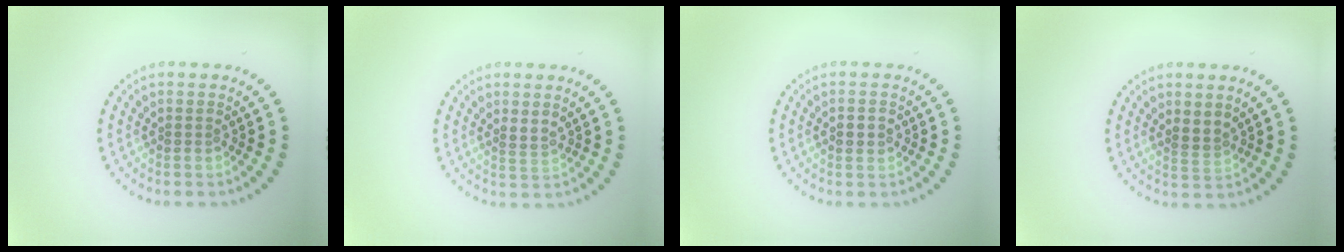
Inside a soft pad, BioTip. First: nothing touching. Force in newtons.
{"total": 1.0, "press": 0.8, "slide": 0.6}
{"total": 2.1, "press": 2.1, "slide": 0.1}
{"total": 1.7, "press": 1.4, "slide": 0.9}